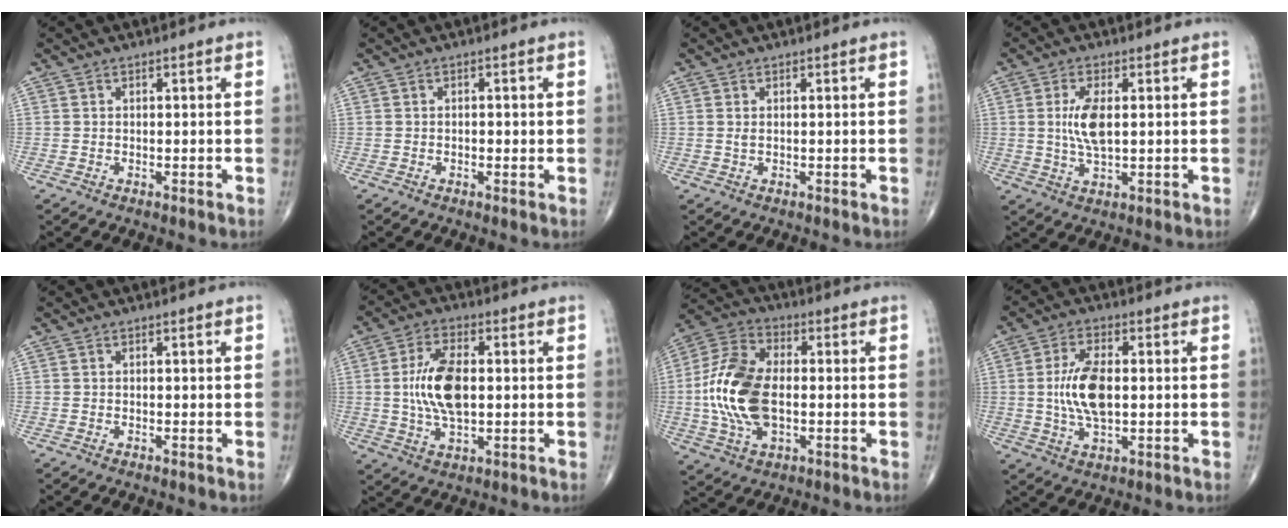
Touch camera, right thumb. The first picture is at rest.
{"total": 1.2, "force": [-0.1, 0.7, 1.0], "torque": [-0.011, 0.000, -0.004]}
{"total": 0.8, "force": [0.2, 0.3, 0.7], "torque": [-0.016, 0.000, 0.006]}
{"total": 6.7, "force": [0.8, 2.7, 6.0], "torque": [-0.124, -0.008, 0.016]}
{"total": 0.0}
{"total": 11.4, "force": [0.5, 5.6, 9.9], "torque": [-0.190, 0.002, 0.010]}
{"total": 16.5, "force": [-1.0, 9.4, 13.5], "torque": [-0.274, 0.018, -0.022]}
{"total": 10.0, "force": [0.2, 4.8, 8.8], "torque": [-0.173, -0.001, 0.006]}